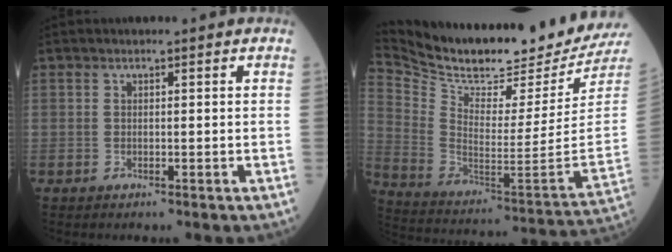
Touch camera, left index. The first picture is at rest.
{"total": 25.2, "force": [23.7, 1.9, 8.5], "torque": [-0.183, -0.099, 0.358]}